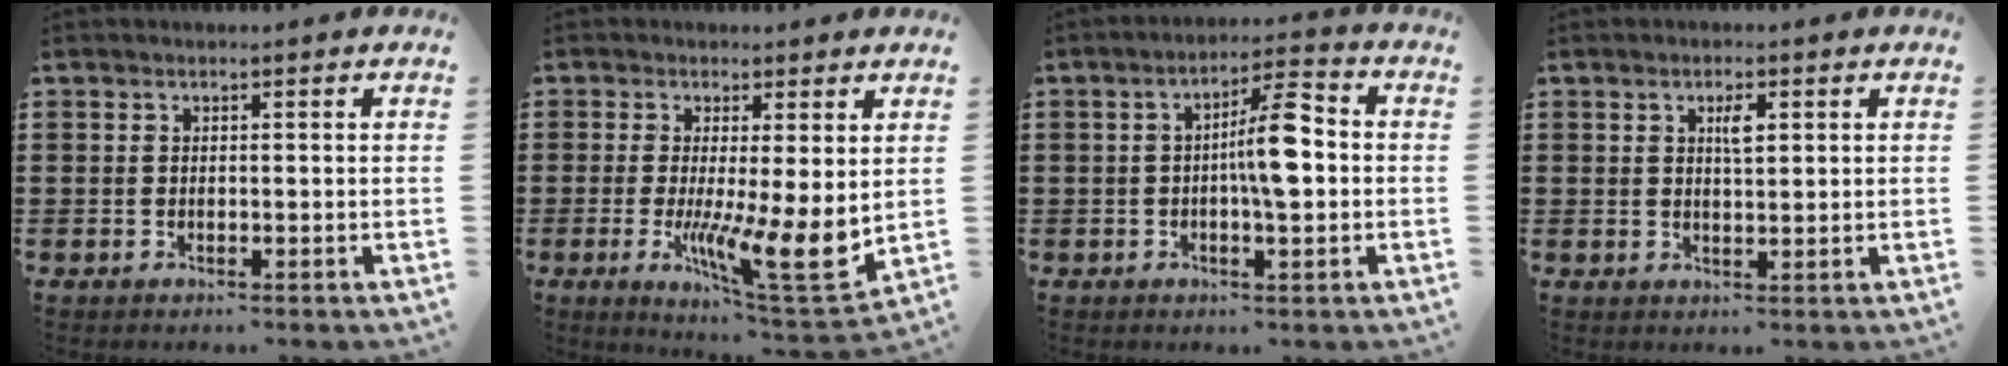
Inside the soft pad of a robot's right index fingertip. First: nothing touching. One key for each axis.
{"total": 10.0, "fx": -1.0, "fy": 2.1, "fz": 9.8, "tx": -0.142, "ty": -0.031, "tz": -0.012}
{"total": 7.9, "fx": -0.2, "fy": 2.2, "fz": 7.6, "tx": -0.129, "ty": 0.010, "tz": -0.009}
{"total": 2.7, "fx": 0.9, "fy": 0.8, "fz": 2.4, "tx": -0.042, "ty": 0.001, "tz": 0.011}